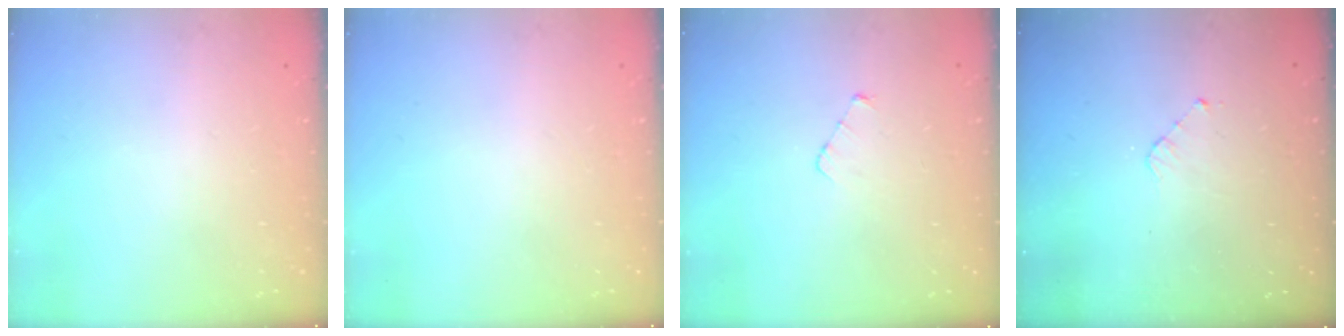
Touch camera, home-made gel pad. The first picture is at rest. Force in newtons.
{"total": 0.0}
{"total": 3.1, "press": 3.1, "slide": 0.4}
{"total": 2.8, "press": 2.8, "slide": 0.2}